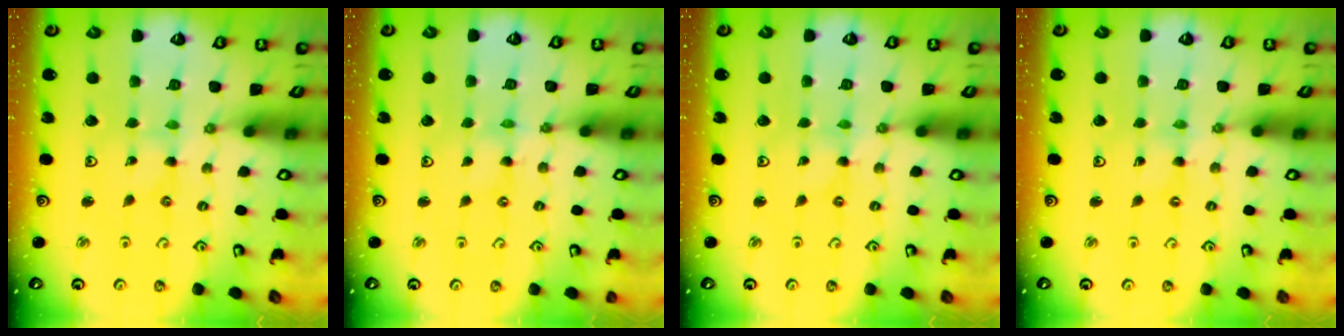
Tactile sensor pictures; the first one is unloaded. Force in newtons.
{"total": 0.0}
{"total": 0.0}
{"total": 0.0}